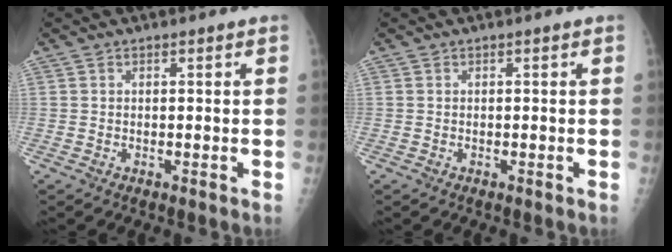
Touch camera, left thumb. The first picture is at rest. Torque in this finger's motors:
{"motor_torque": [-0.12, 0.12, 0.00, 0.00, 0.00]}